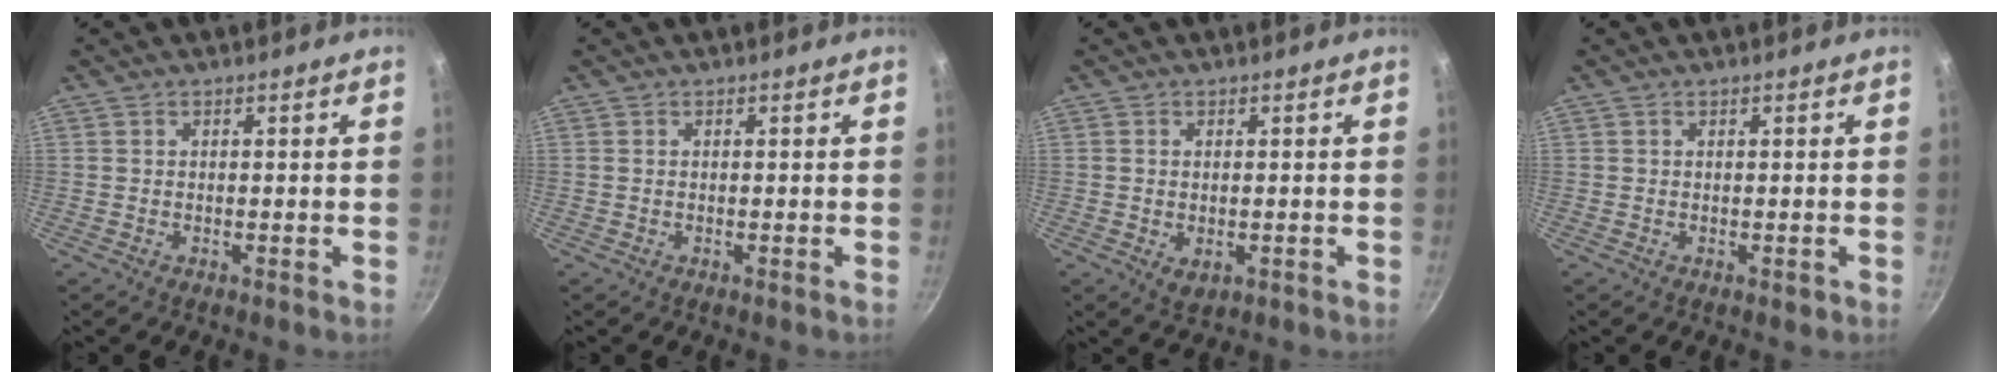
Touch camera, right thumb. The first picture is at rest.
{"total": 0.0}
{"total": 2.8, "force": [-0.4, 1.8, 2.1], "torque": [-0.033, -0.008, -0.003]}
{"total": 0.9, "force": [0.0, 0.6, 0.7], "torque": [-0.005, 0.002, 0.000]}